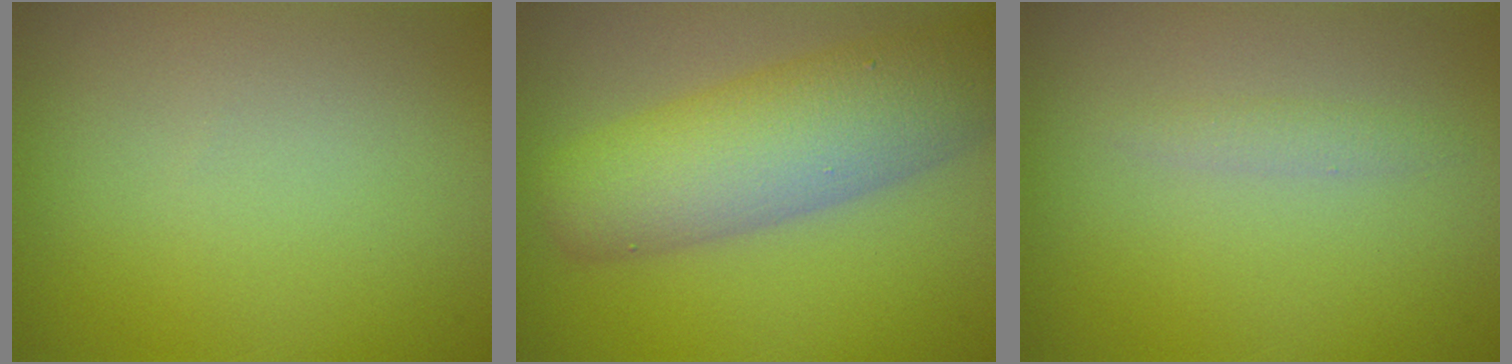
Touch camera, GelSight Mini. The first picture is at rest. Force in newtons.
{"total": 8.0, "press": 8.0, "slide": 0.4}
{"total": 0.9, "press": 0.9, "slide": 0.0}